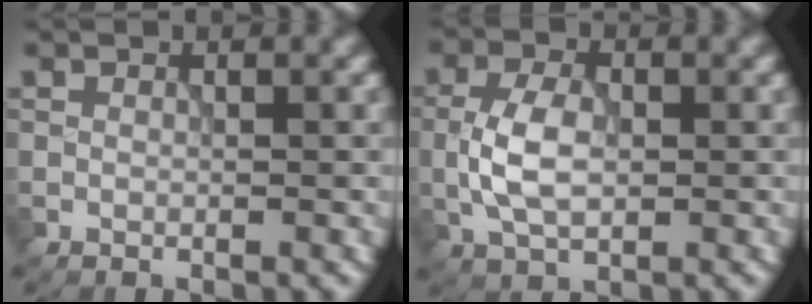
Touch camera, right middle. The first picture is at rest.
{"total": 4.2, "force": [-0.4, 2.5, 3.3], "torque": [-0.073, 0.001, -0.011]}